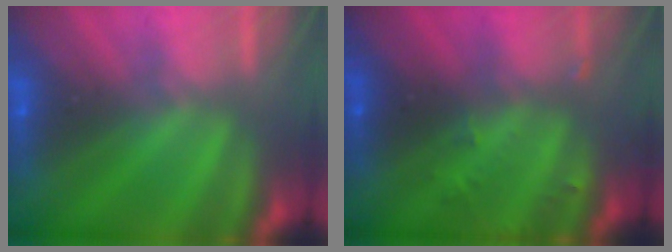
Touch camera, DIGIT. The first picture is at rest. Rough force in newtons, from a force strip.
{"total": 2.9}